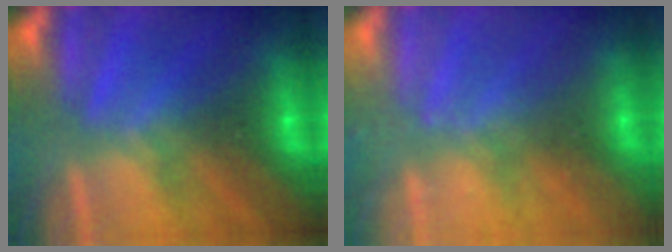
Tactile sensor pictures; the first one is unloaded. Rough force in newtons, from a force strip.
{"total": 1.8}